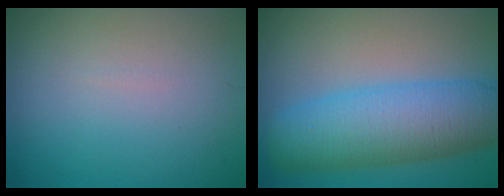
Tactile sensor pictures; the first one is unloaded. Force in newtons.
{"total": 8.1, "press": 8.1, "slide": 0.4}